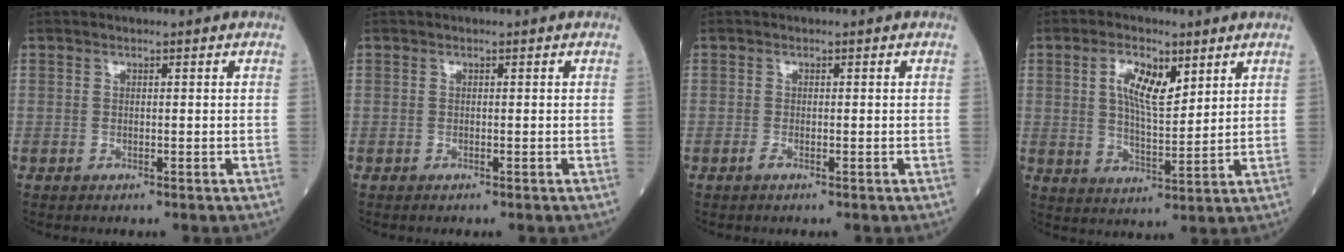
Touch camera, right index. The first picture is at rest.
{"total": 0.0}
{"total": 0.5, "force": [-0.4, 0.0, 0.4], "torque": [-0.009, -0.001, -0.009]}
{"total": 7.5, "force": [3.3, 2.7, 6.2], "torque": [-0.116, 0.005, 0.061]}